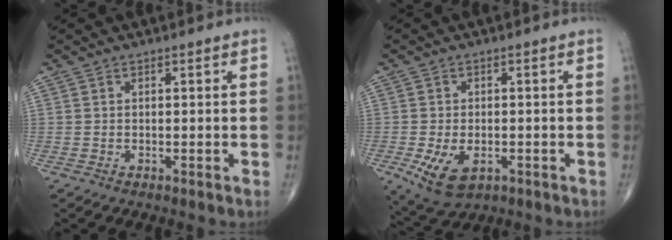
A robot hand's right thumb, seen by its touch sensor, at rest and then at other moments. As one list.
[{"total": 7.8, "force": [-2.7, 4.5, 5.8], "torque": [-0.107, -0.004, -0.036]}]